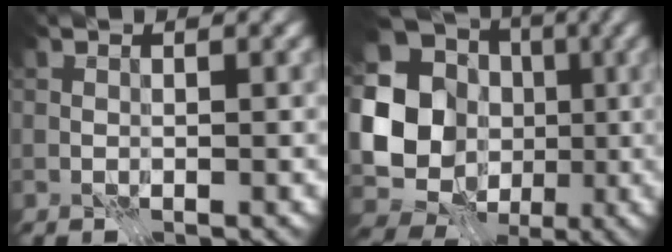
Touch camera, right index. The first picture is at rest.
{"total": 15.8, "force": [-1.5, 14.6, 5.8], "torque": [-0.145, 0.001, -0.036]}